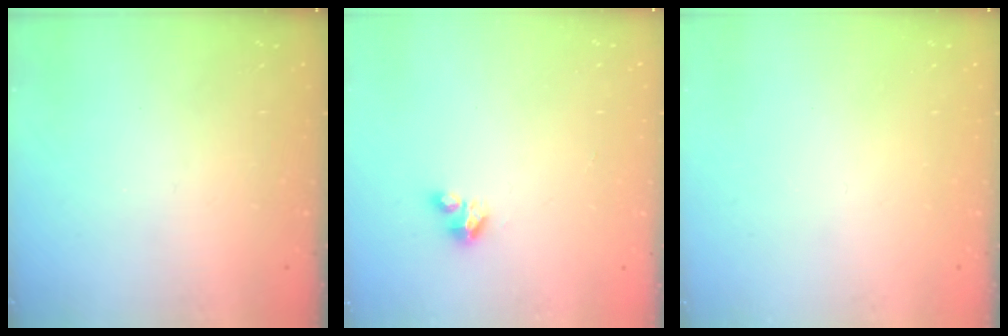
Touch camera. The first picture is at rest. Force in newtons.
{"total": 2.8, "press": 2.8, "slide": 0.2}
{"total": 0.0}